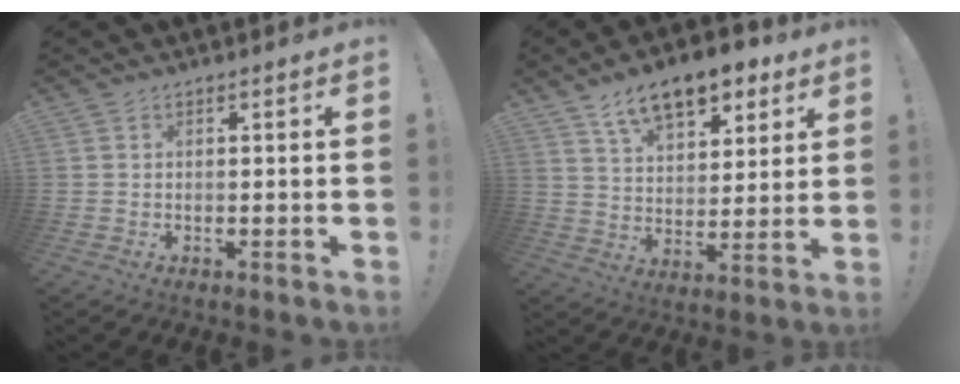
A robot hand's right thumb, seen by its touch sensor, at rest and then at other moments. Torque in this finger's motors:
{"motor_torque": [-0.73, 1.38, 0.48, -0.10, 0.11]}